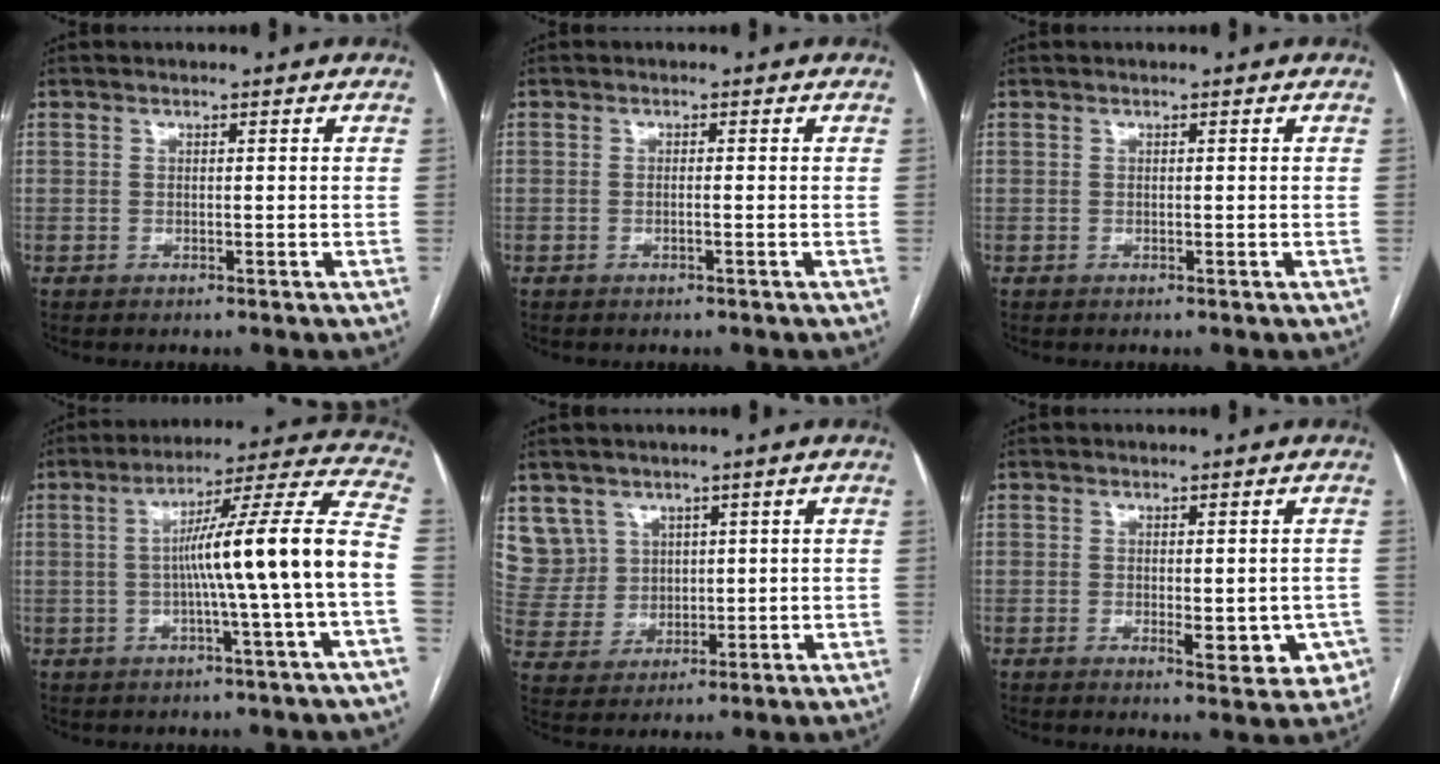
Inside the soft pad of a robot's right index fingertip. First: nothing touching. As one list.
[{"total": 0.7, "force": [-0.2, 0.0, 0.7], "torque": [-0.014, 0.001, -0.003]}, {"total": 0.0}, {"total": 14.8, "force": [-2.0, -1.7, 14.5], "torque": [-0.210, 0.023, -0.035]}, {"total": 8.4, "force": [4.6, 7.0, 0.1], "torque": [-0.007, 0.022, 0.107]}, {"total": 7.1, "force": [-2.0, 3.3, 5.9], "torque": [-0.051, -0.004, -0.022]}]